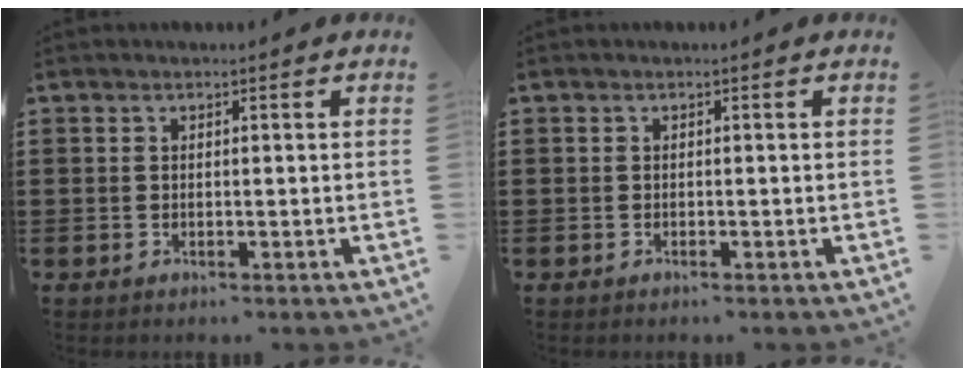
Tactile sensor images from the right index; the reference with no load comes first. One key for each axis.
{"total": 0.0}